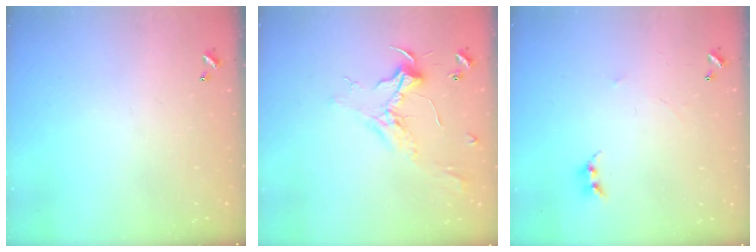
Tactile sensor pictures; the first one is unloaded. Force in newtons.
{"total": 2.3, "press": 2.2, "slide": 0.6}
{"total": 1.0, "press": 0.9, "slide": 0.4}